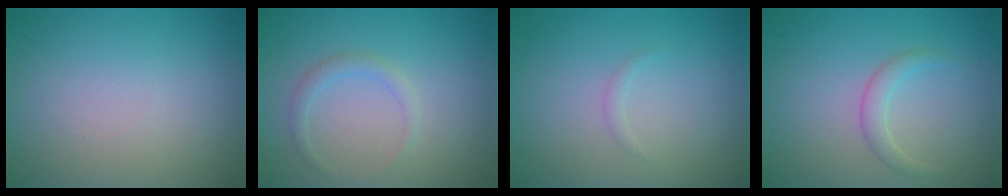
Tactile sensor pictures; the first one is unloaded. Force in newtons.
{"total": 1.3, "press": 1.3, "slide": 0.1}
{"total": 0.5, "press": 0.5, "slide": 0.0}
{"total": 1.5, "press": 1.5, "slide": 0.1}